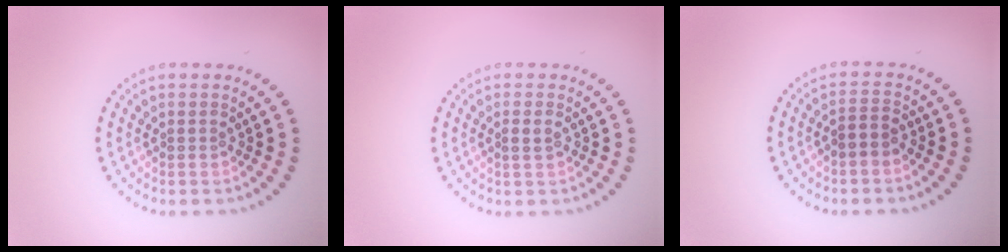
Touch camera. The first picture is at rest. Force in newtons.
{"total": 1.1, "press": 1.0, "slide": 0.3}
{"total": 1.6, "press": 1.3, "slide": 1.0}